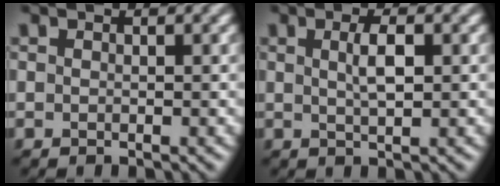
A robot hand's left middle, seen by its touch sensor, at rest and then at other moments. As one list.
[{"total": 2.3, "force": [0.6, 0.6, 2.2], "torque": [-0.041, 0.004, 0.010]}]